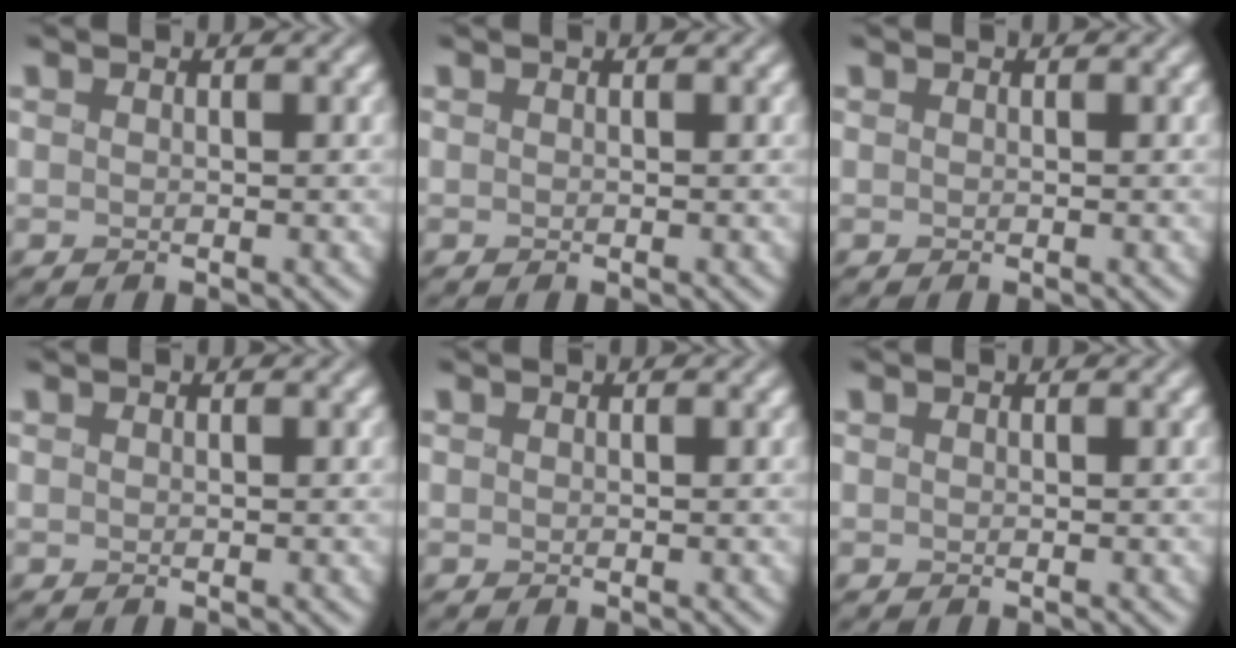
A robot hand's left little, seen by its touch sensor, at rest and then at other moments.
{"total": 0.0}
{"total": 0.0}
{"total": 0.0}
{"total": 0.0}
{"total": 0.0}